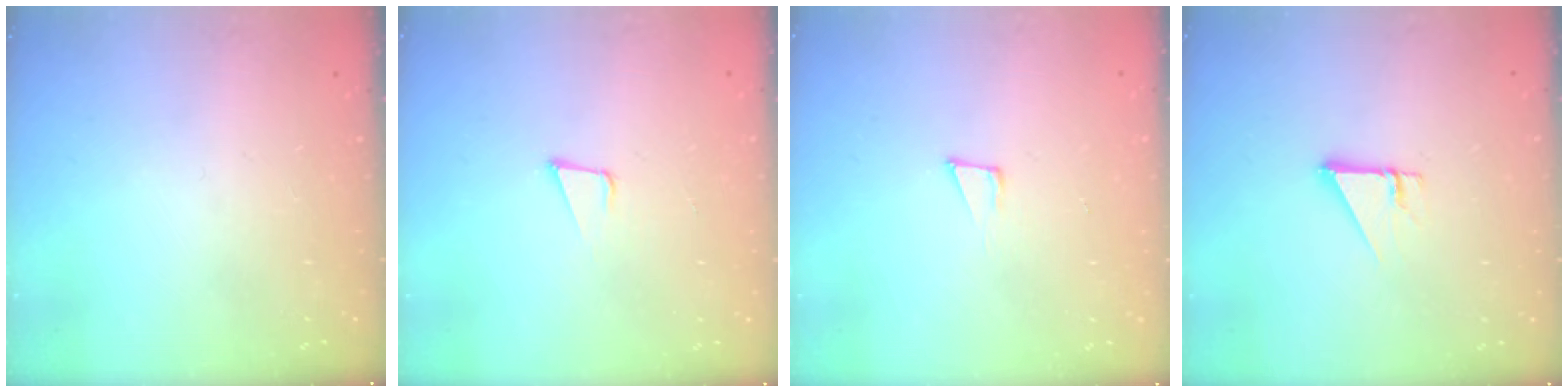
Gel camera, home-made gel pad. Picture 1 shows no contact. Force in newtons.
{"total": 4.8, "press": 3.9, "slide": 2.7}
{"total": 6.1, "press": 5.4, "slide": 2.8}
{"total": 2.7, "press": 2.7, "slide": 0.2}